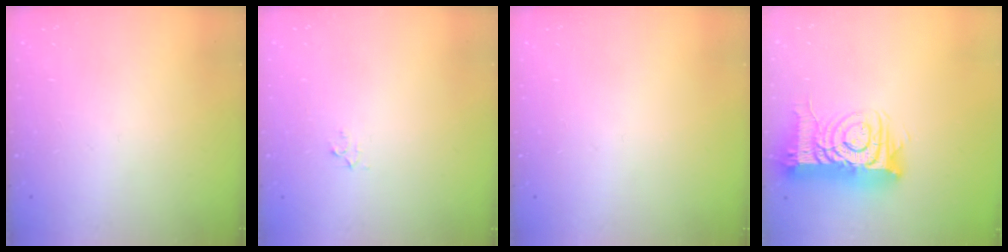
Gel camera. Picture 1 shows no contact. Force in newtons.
{"total": 2.3, "press": 2.3, "slide": 0.2}
{"total": 0.0}
{"total": 15.4, "press": 15.4, "slide": 1.3}